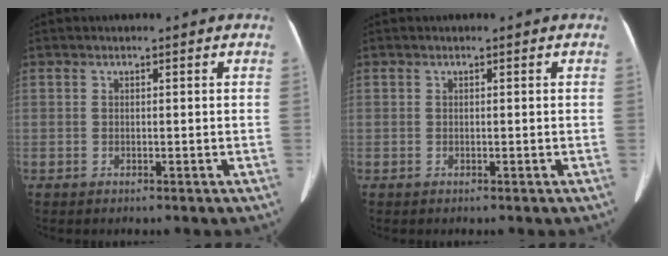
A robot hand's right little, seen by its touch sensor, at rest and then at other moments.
{"total": 0.0}